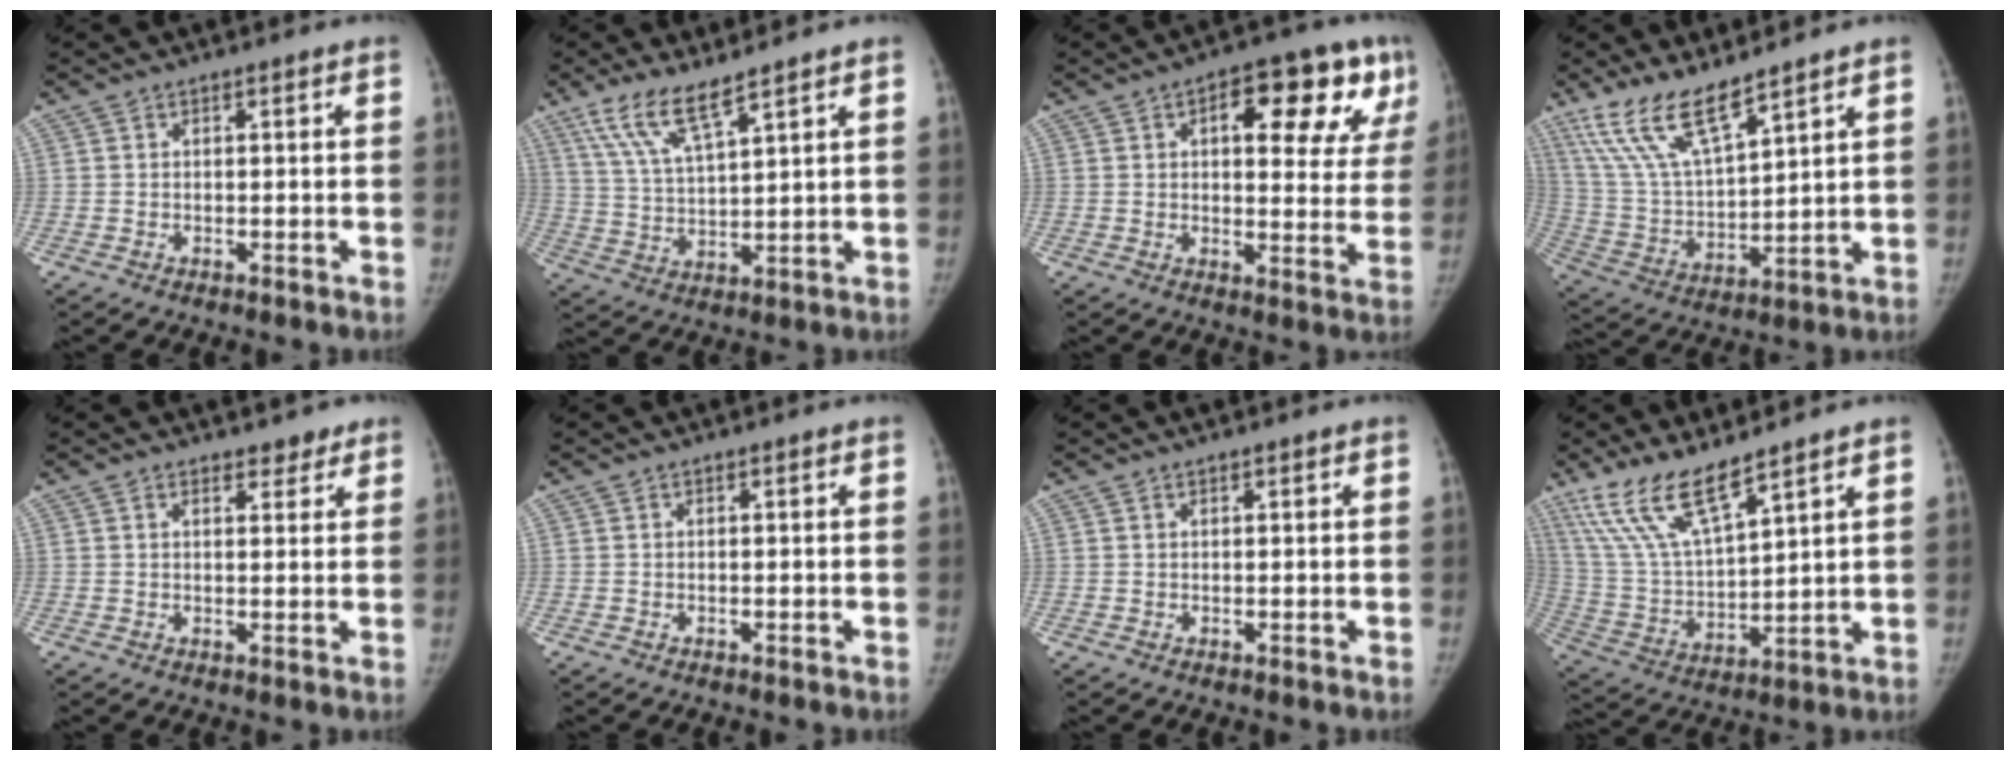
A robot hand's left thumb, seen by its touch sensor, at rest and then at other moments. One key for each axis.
{"total": 9.0, "fx": 6.4, "fy": 1.6, "fz": 6.1, "tx": -0.124, "ty": -0.029, "tz": 0.135}
{"total": 17.9, "fx": 7.3, "fy": 7.6, "fz": 14.5, "tx": -0.143, "ty": -0.005, "tz": 0.089}
{"total": 13.9, "fx": 10.2, "fy": 3.6, "fz": 8.7, "tx": -0.160, "ty": -0.047, "tz": 0.216}
{"total": 2.9, "fx": 2.2, "fy": 1.5, "fz": 1.0, "tx": 0.007, "ty": -0.011, "tz": 0.029}
{"total": 0.0}
{"total": 0.6, "fx": 0.5, "fy": 0.1, "fz": 0.3, "tx": -0.003, "ty": -0.001, "tz": 0.009}
{"total": 13.9, "fx": 10.1, "fy": 3.4, "fz": 8.9, "tx": -0.167, "ty": -0.047, "tz": 0.215}